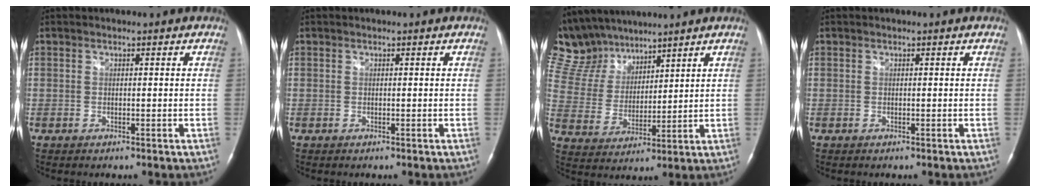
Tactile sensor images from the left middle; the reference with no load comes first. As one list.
[{"total": 0.0}, {"total": 12.5, "force": [11.0, 5.3, 3.0], "torque": [-0.076, 0.027, 0.221]}, {"total": 0.0}]